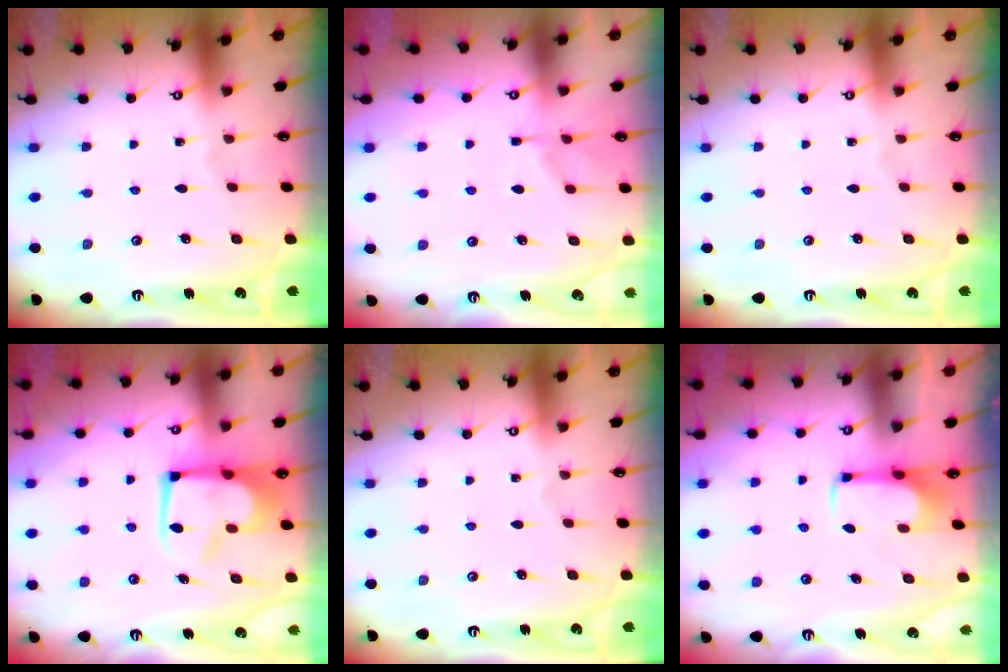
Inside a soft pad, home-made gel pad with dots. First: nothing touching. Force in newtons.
{"total": 1.1, "press": 0.0, "slide": 1.1}
{"total": 0.0}
{"total": 5.8, "press": 5.7, "slide": 0.9}
{"total": 0.0}
{"total": 2.0, "press": 2.0, "slide": 0.2}